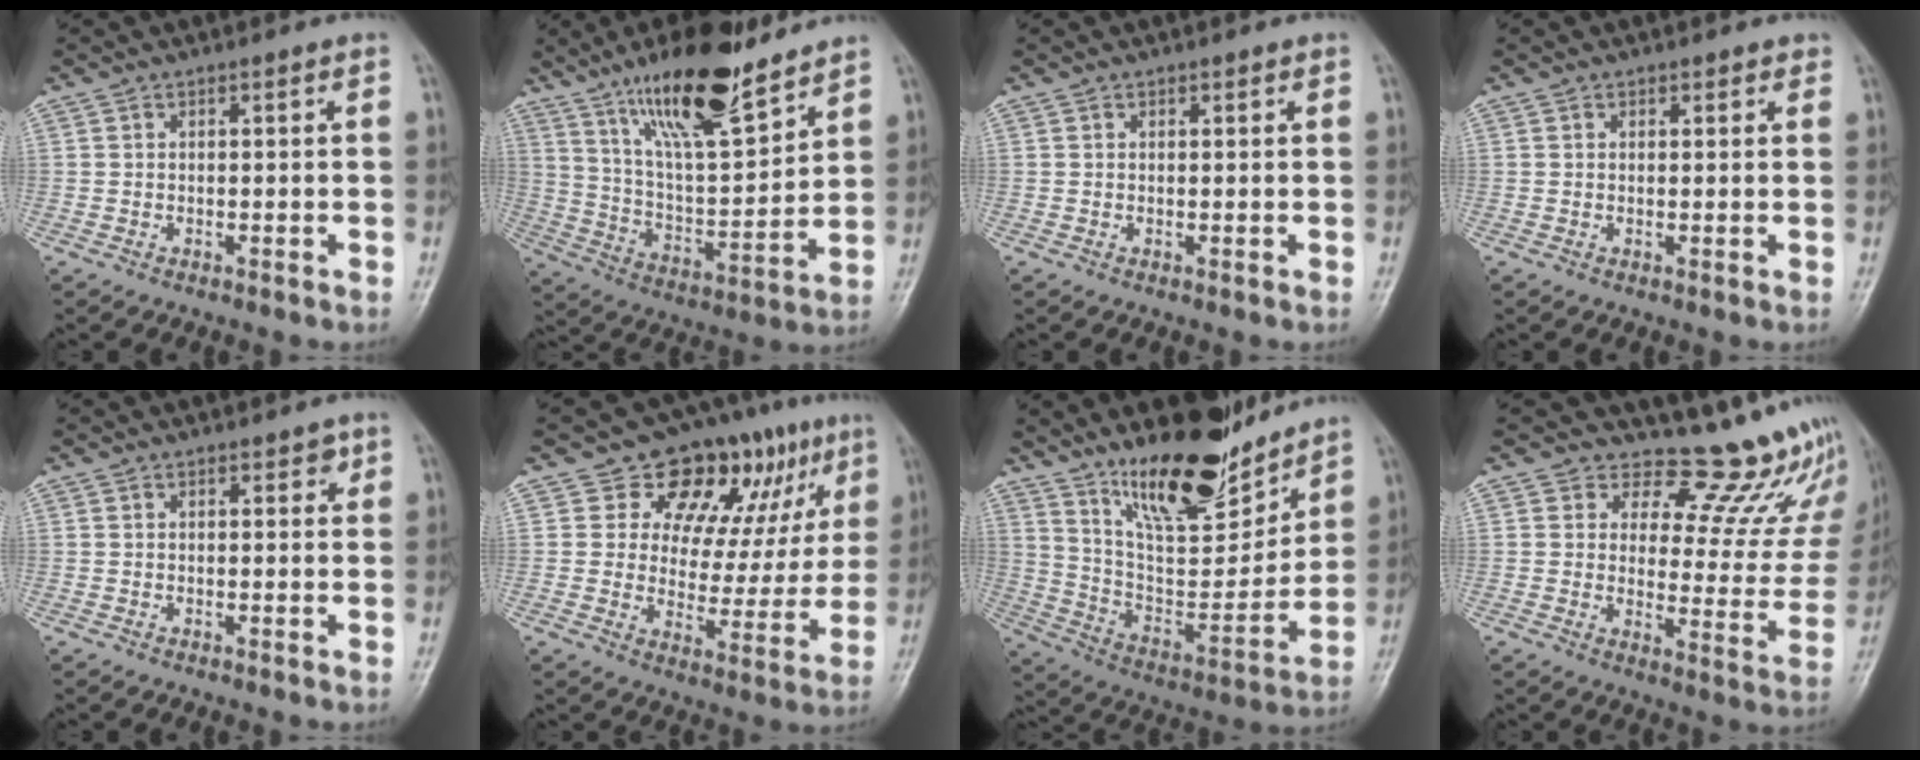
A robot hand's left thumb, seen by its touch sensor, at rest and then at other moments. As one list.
[{"total": 18.7, "force": [13.3, 5.0, 12.2], "torque": [-0.180, -0.071, 0.239]}, {"total": 0.7, "force": [0.5, 0.5, 0.2], "torque": [0.005, -0.003, 0.003]}, {"total": 1.4, "force": [1.0, 1.0, 0.3], "torque": [0.014, -0.005, 0.007]}, {"total": 1.7, "force": [1.1, 1.1, 0.8], "torque": [0.009, -0.003, 0.008]}, {"total": 16.8, "force": [8.9, 9.7, 10.5], "torque": [-0.073, -0.024, 0.129]}, {"total": 19.6, "force": [14.7, 6.5, 11.2], "torque": [-0.131, -0.101, 0.257]}, {"total": 16.7, "force": [14.8, 5.7, 5.1], "torque": [-0.009, -0.143, 0.164]}]